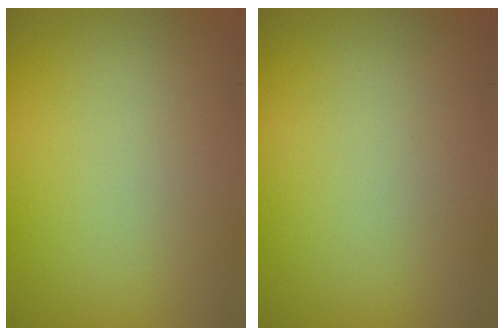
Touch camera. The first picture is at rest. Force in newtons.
{"total": 0.0}